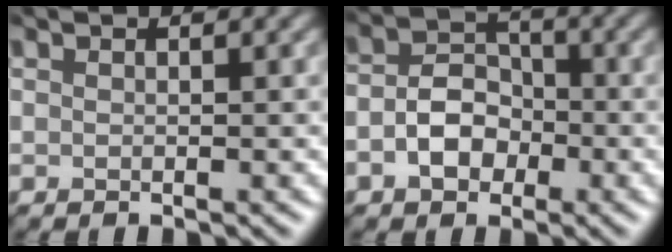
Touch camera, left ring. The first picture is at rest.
{"total": 3.6, "force": [-2.2, 2.4, 1.5], "torque": [-0.025, -0.003, -0.040]}